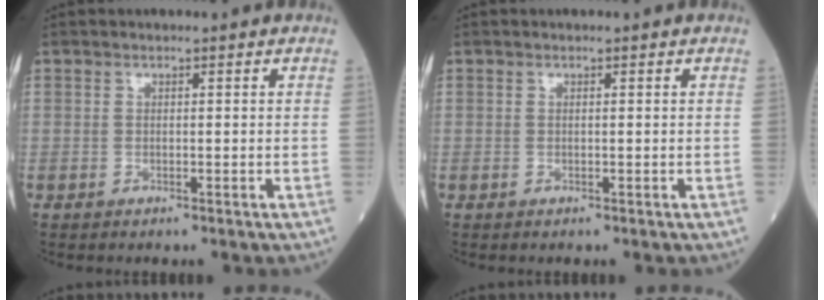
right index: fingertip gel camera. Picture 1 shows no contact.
{"total": 0.0}